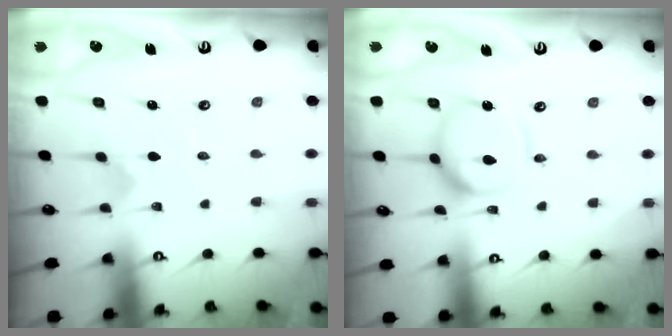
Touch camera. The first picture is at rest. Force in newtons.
{"total": 11.8, "press": 11.7, "slide": 1.2}